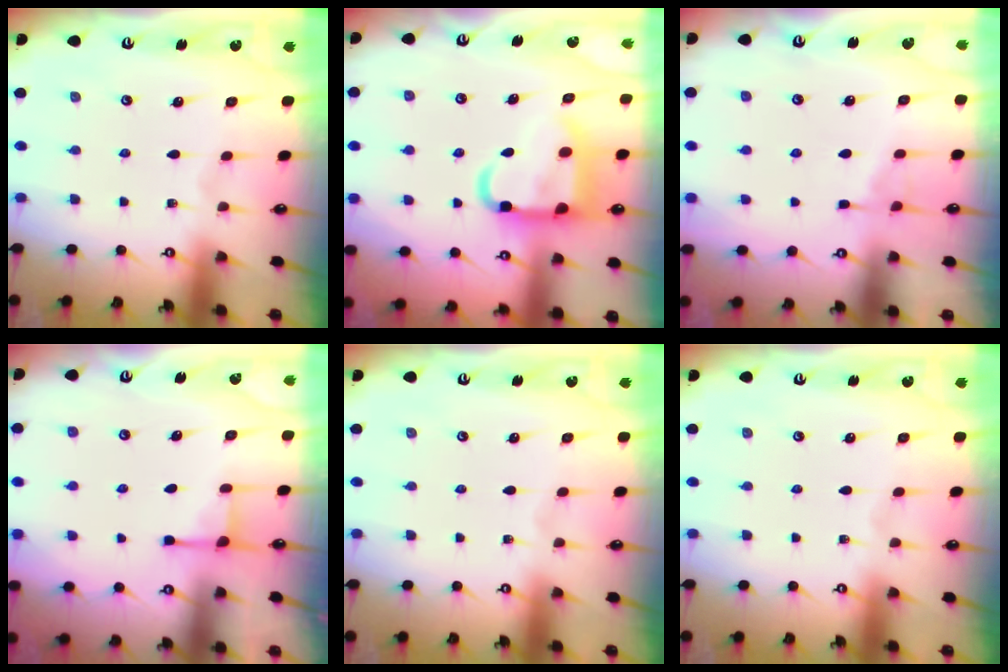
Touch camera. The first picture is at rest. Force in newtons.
{"total": 14.4, "press": 14.3, "slide": 1.8}
{"total": 3.6, "press": 3.6, "slide": 0.5}
{"total": 2.5, "press": 2.5, "slide": 0.5}
{"total": 0.0}
{"total": 0.0}